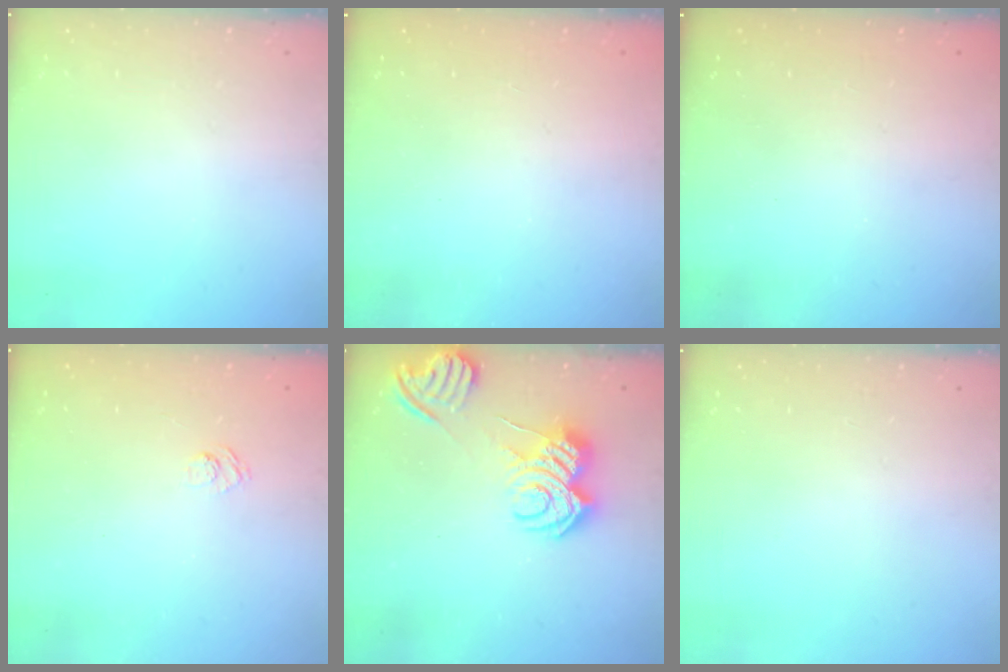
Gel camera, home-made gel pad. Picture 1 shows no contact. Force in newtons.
{"total": 2.5, "press": 2.4, "slide": 0.8}
{"total": 2.4, "press": 2.2, "slide": 0.8}
{"total": 2.4, "press": 2.0, "slide": 1.3}
{"total": 9.0, "press": 9.0, "slide": 0.7}
{"total": 0.0}